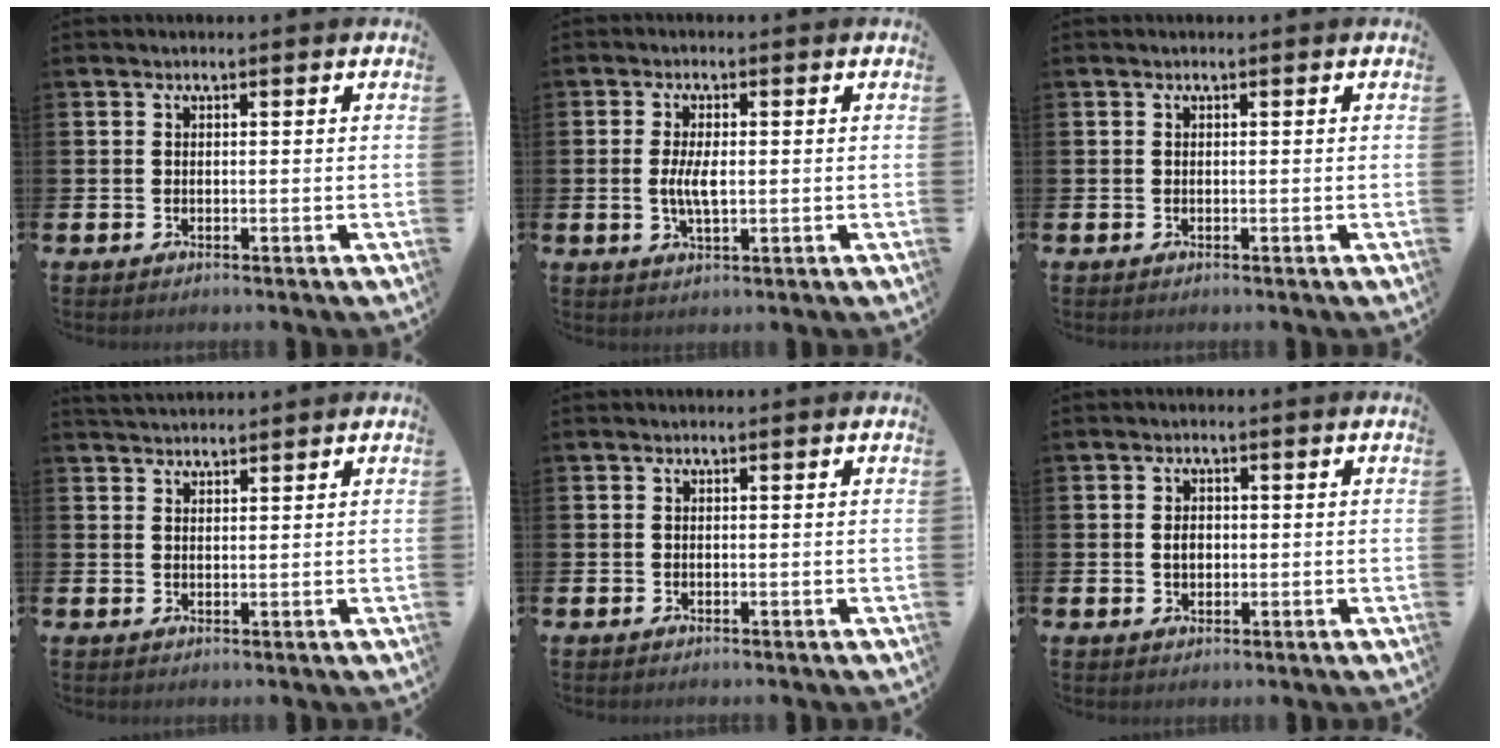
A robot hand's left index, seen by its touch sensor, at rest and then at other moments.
{"total": 3.9, "force": [0.0, 1.6, 3.6], "torque": [-0.058, 0.000, -0.004]}
{"total": 0.0}
{"total": 2.4, "force": [2.3, 0.5, 0.2], "torque": [0.001, -0.008, 0.042]}
{"total": 0.0}
{"total": 2.1, "force": [0.1, 1.6, 1.4], "torque": [-0.010, 0.001, -0.005]}